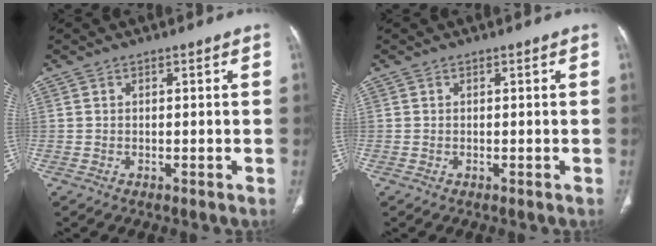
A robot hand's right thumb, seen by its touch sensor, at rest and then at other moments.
{"total": 0.0}